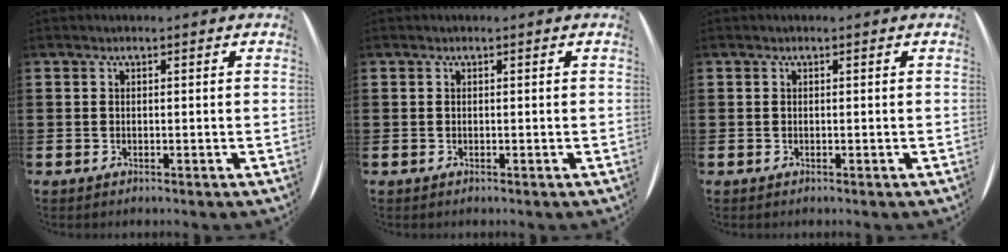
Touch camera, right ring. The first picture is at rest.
{"total": 0.0}
{"total": 0.0}